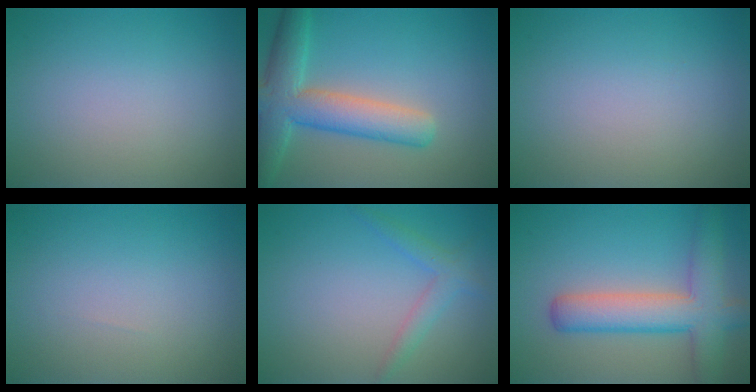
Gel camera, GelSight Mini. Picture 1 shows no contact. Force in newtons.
{"total": 6.7, "press": 6.7, "slide": 0.4}
{"total": 0.0}
{"total": 0.0}
{"total": 2.0, "press": 2.0, "slide": 0.1}
{"total": 6.5, "press": 6.5, "slide": 0.3}